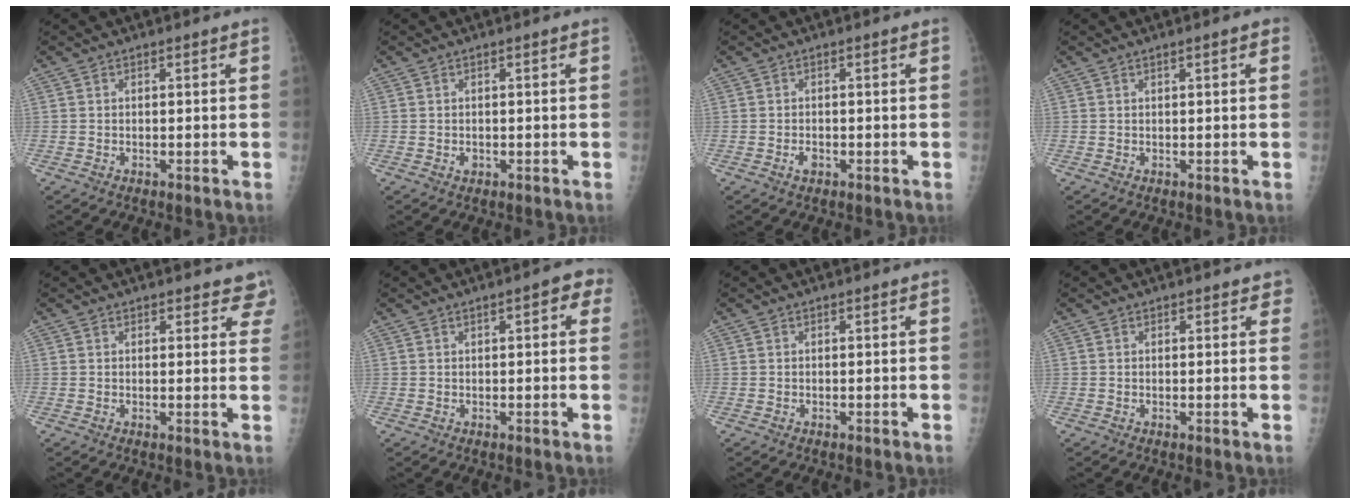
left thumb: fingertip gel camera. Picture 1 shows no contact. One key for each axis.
{"total": 0.9, "fx": -0.2, "fy": 0.6, "fz": 0.7, "tx": -0.007, "ty": 0.006, "tz": 0.000}
{"total": 1.5, "fx": -0.7, "fy": 0.8, "fz": 1.1, "tx": -0.020, "ty": 0.009, "tz": -0.009}
{"total": 1.7, "fx": 0.6, "fy": 0.3, "fz": 1.5, "tx": -0.025, "ty": 0.002, "tz": 0.008}
{"total": 4.5, "fx": 3.8, "fy": 1.9, "fz": 1.6, "tx": 0.020, "ty": -0.012, "tz": 0.035}
{"total": 4.1, "fx": 1.5, "fy": 1.4, "fz": 3.5, "tx": -0.034, "ty": 0.005, "tz": 0.014}
{"total": 0.0}
{"total": 1.7, "fx": 1.1, "fy": 0.8, "fz": 1.0, "tx": 0.004, "ty": -0.001, "tz": 0.007}